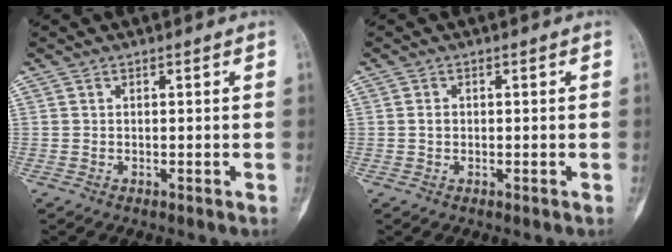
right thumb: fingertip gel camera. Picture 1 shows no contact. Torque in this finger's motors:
{"motor_torque": [0.26, 0.40, 0.17, -0.12, 0.09]}